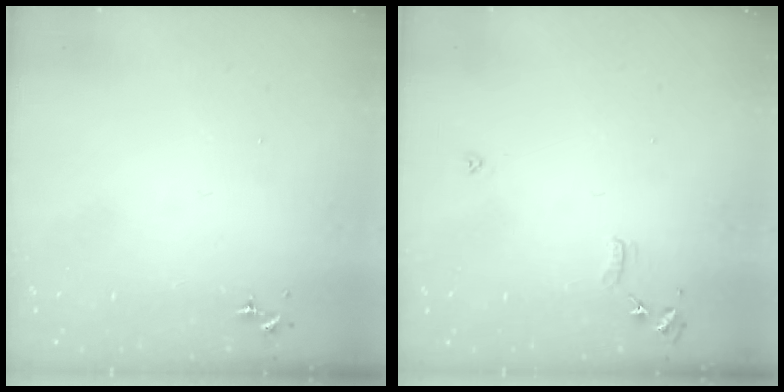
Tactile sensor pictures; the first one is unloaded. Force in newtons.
{"total": 7.4, "press": 7.4, "slide": 0.7}